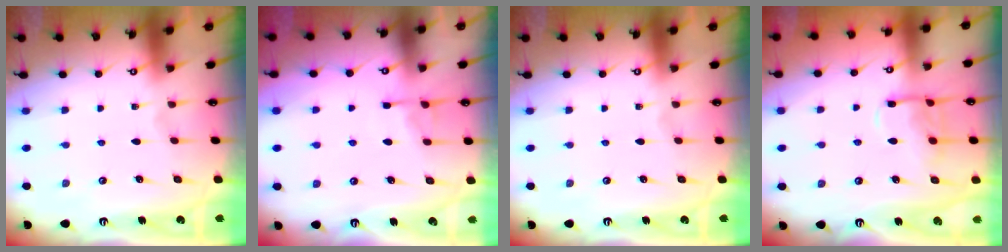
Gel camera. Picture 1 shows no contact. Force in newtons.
{"total": 4.7, "press": 4.7, "slide": 0.7}
{"total": 0.0}
{"total": 10.7, "press": 10.6, "slide": 1.2}